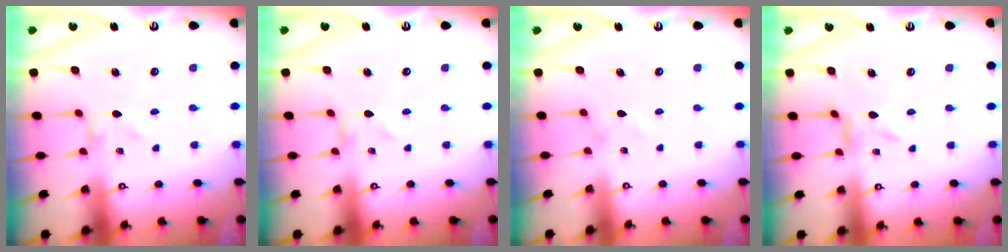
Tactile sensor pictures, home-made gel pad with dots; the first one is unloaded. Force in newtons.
{"total": 0.0}
{"total": 0.6, "press": 0.6, "slide": 0.1}
{"total": 3.8, "press": 3.8, "slide": 0.3}